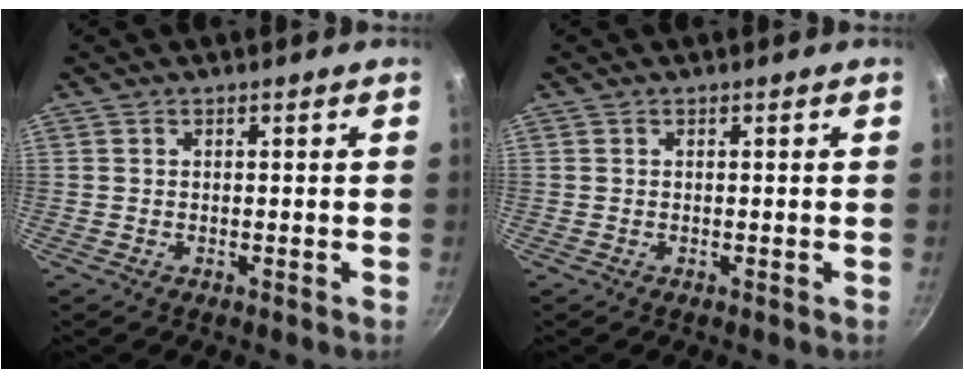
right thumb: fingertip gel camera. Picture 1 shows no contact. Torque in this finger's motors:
{"motor_torque": [-0.13, 0.11, -0.01, 0.00, 0.00]}